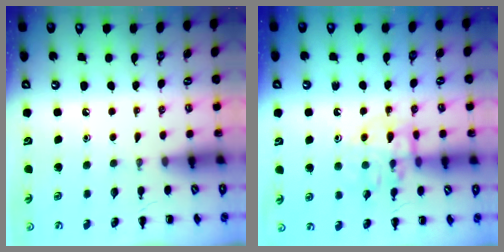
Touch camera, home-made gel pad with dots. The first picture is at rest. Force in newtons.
{"total": 11.7, "press": 11.7, "slide": 0.9}